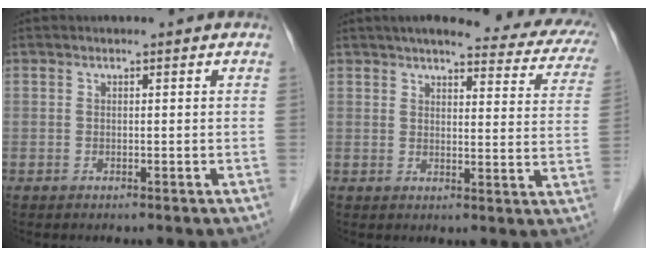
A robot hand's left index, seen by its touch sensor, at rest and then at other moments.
{"total": 20.3, "force": [16.9, 4.6, 10.4], "torque": [-0.121, -0.003, 0.179]}